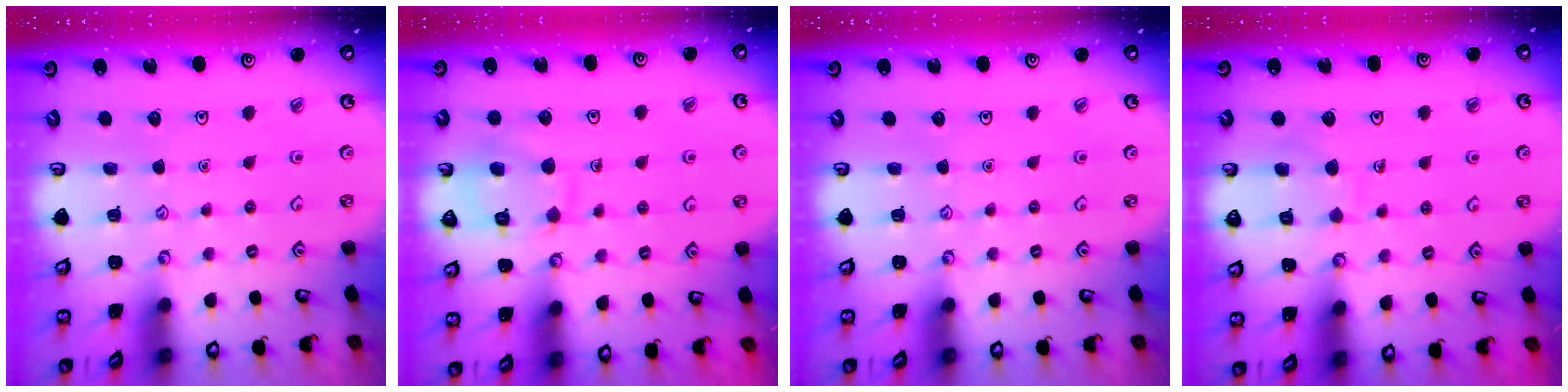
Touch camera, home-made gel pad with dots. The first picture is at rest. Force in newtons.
{"total": 10.9, "press": 10.9, "slide": 0.5}
{"total": 0.0}
{"total": 6.9, "press": 6.9, "slide": 0.7}